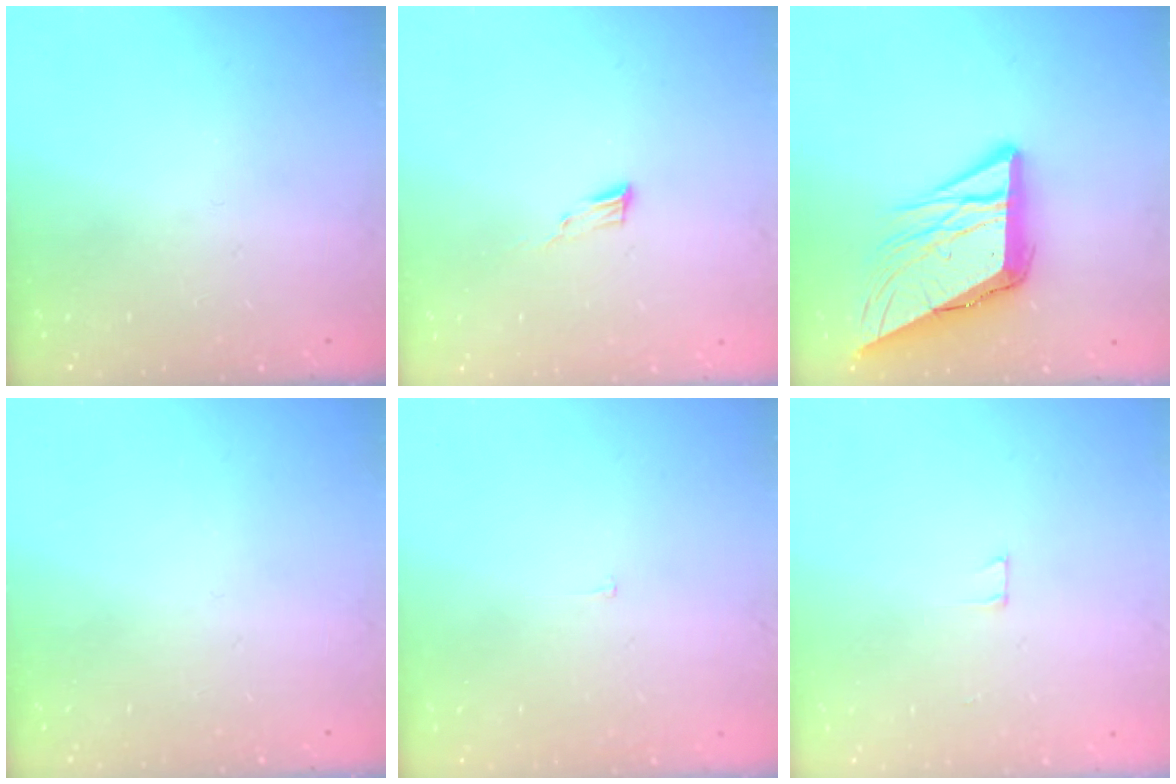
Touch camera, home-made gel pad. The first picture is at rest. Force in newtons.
{"total": 4.4, "press": 4.3, "slide": 1.0}
{"total": 12.9, "press": 12.7, "slide": 2.0}
{"total": 0.0}
{"total": 1.9, "press": 1.9, "slide": 0.1}
{"total": 2.5, "press": 2.5, "slide": 0.2}